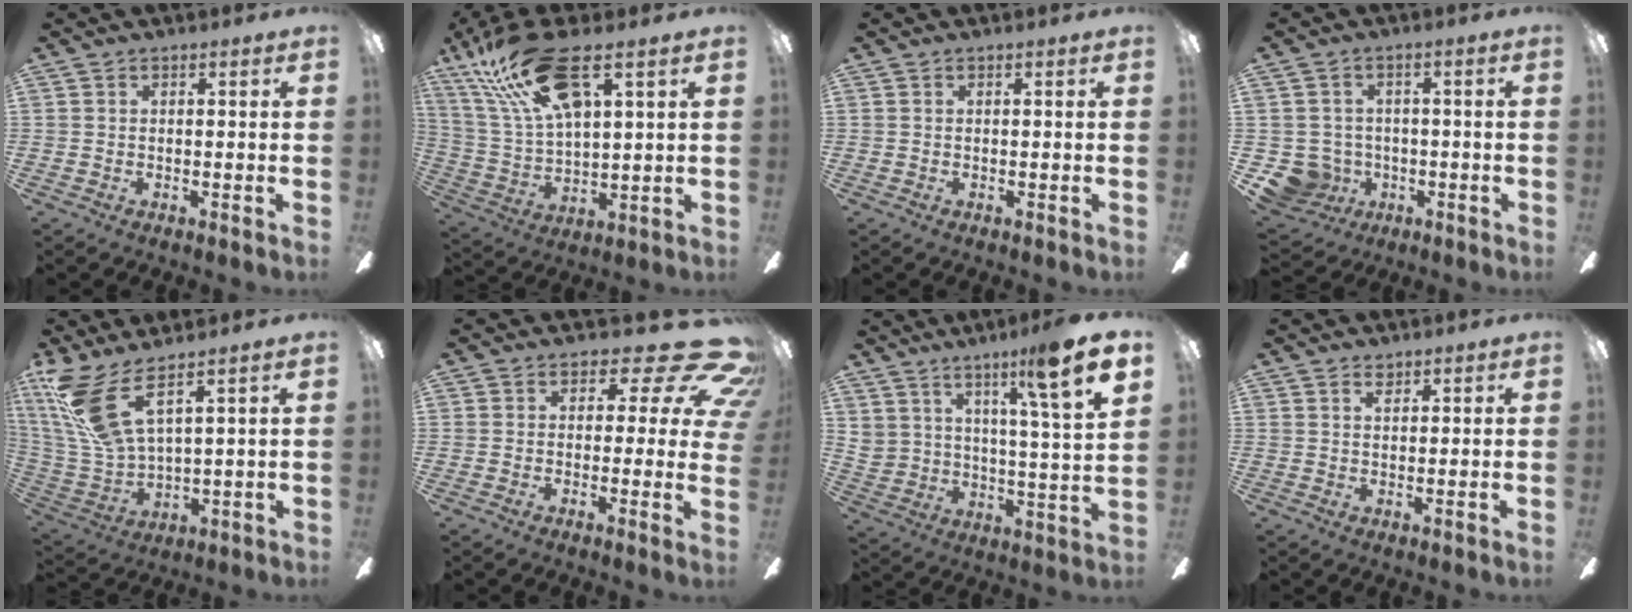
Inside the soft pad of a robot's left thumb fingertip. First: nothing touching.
{"total": 20.2, "force": [11.4, 7.3, 14.9], "torque": [-0.293, -0.037, 0.197]}
{"total": 0.0}
{"total": 7.6, "force": [-2.1, 7.2, 1.4], "torque": [-0.061, 0.009, -0.035]}
{"total": 15.2, "force": [8.6, 5.3, 11.4], "torque": [-0.260, -0.040, 0.155]}
{"total": 13.2, "force": [7.1, 5.7, 9.6], "torque": [-0.120, -0.049, 0.119]}
{"total": 13.9, "force": [10.9, 1.3, 8.6], "torque": [-0.140, -0.076, 0.170]}
{"total": 2.0, "force": [1.5, 1.1, 0.7], "torque": [0.001, -0.006, 0.025]}